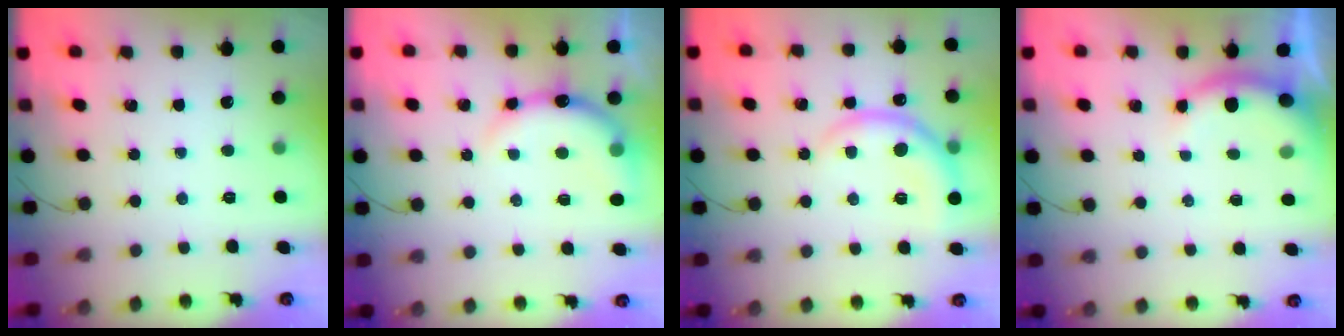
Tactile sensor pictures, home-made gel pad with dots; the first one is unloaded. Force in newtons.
{"total": 8.5, "press": 8.5, "slide": 0.8}
{"total": 8.7, "press": 8.7, "slide": 0.5}
{"total": 5.5, "press": 5.4, "slide": 0.9}